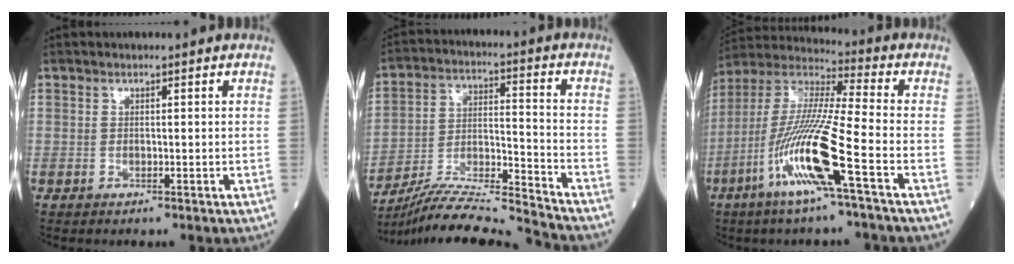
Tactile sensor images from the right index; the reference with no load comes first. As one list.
[{"total": 15.4, "force": [-14.7, -2.1, 4.0], "torque": [-0.071, 0.012, -0.260]}, {"total": 15.1, "force": [-6.4, -0.4, 13.7], "torque": [-0.289, -0.012, -0.130]}]